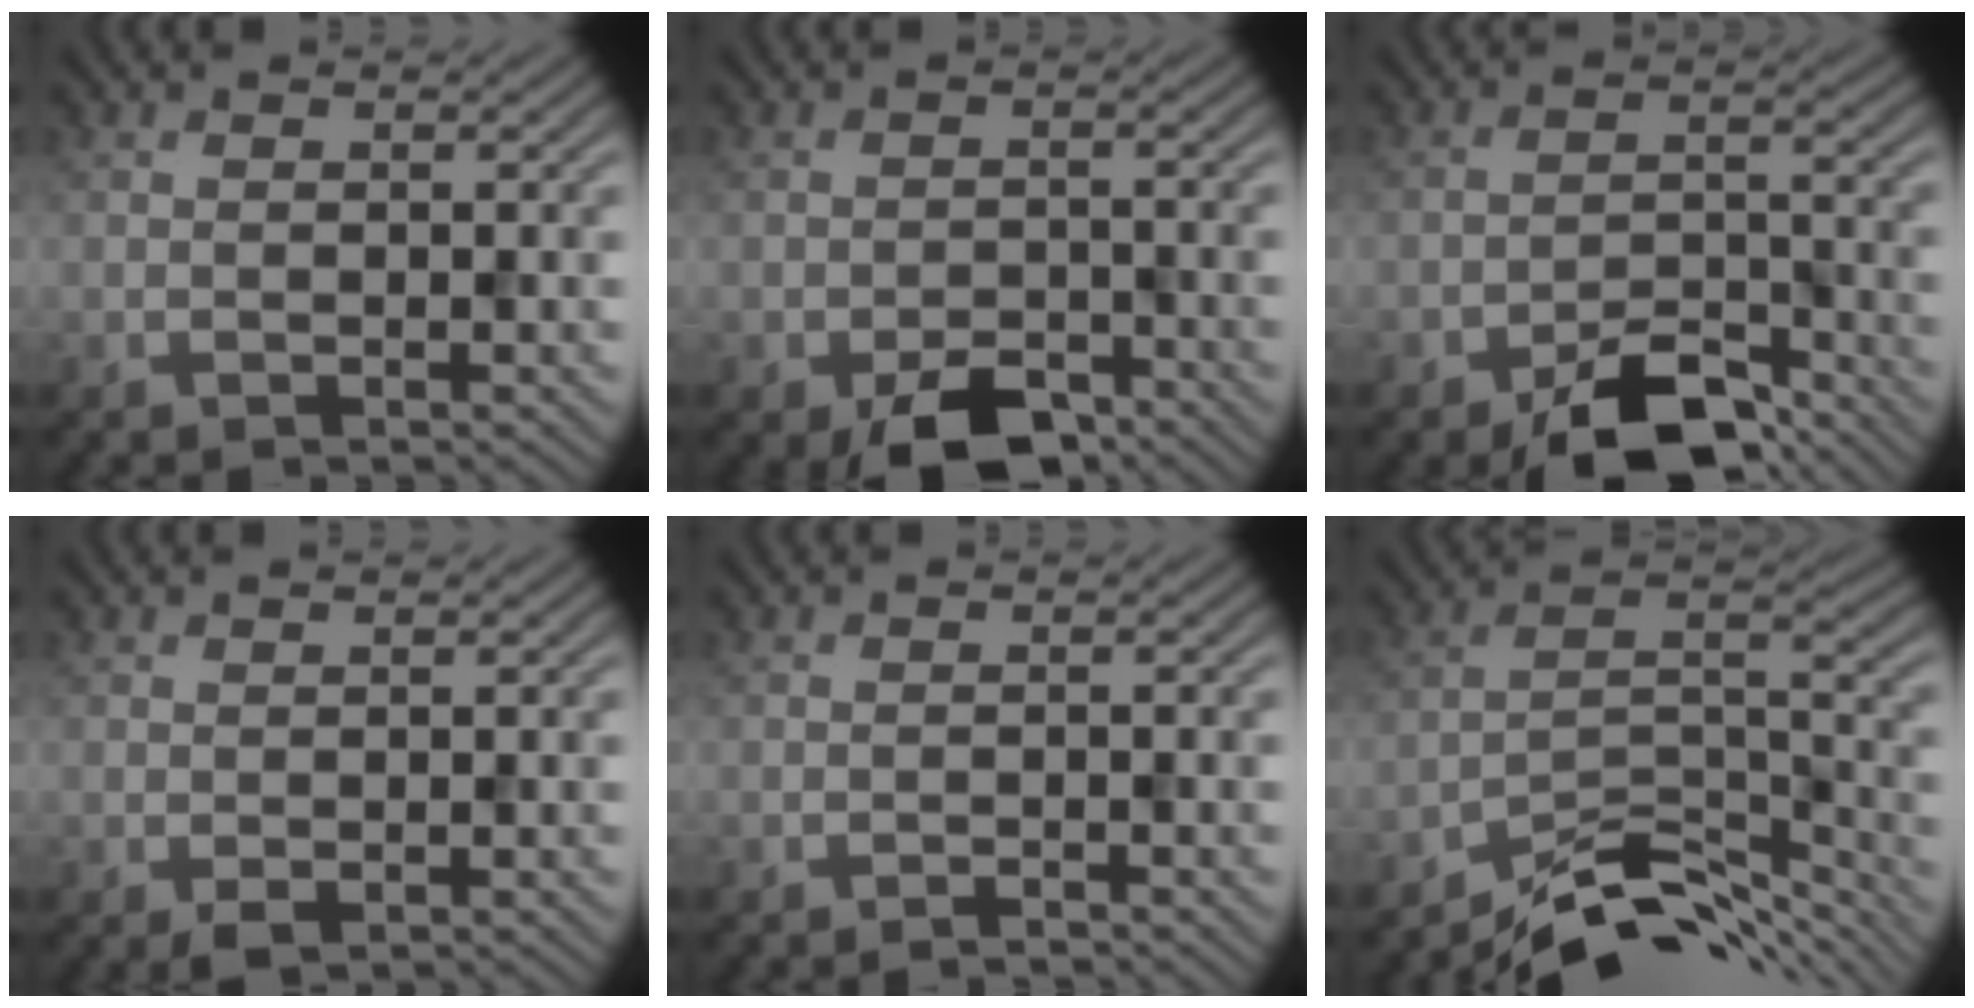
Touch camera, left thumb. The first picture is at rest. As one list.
[{"total": 4.5, "force": [-3.3, 2.2, 2.2], "torque": [-0.030, -0.003, -0.058]}, {"total": 6.9, "force": [-5.4, 2.6, 3.4], "torque": [-0.051, 0.003, -0.097]}, {"total": 0.8, "force": [-0.3, 0.5, 0.6], "torque": [-0.010, -0.004, -0.004]}, {"total": 0.7, "force": [-0.7, 0.0, 0.1], "torque": [0.001, 0.004, -0.015]}, {"total": 10.1, "force": [-8.7, 2.6, 4.4], "torque": [-0.068, 0.001, -0.158]}]